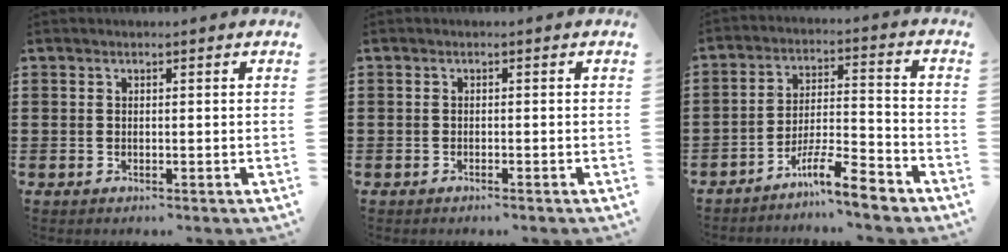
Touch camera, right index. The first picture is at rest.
{"total": 0.6, "force": [-0.5, -0.2, 0.2], "torque": [-0.006, -0.004, -0.010]}
{"total": 8.6, "force": [-6.8, 1.0, 5.1], "torque": [-0.091, 0.009, -0.127]}